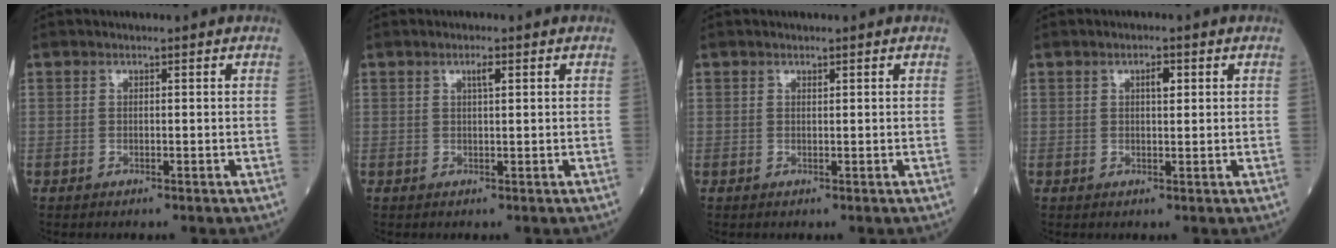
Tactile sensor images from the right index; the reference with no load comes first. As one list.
[{"total": 1.6, "force": [0.8, 0.2, 1.4], "torque": [-0.026, 0.000, 0.012]}, {"total": 0.0}, {"total": 1.9, "force": [0.7, 0.6, 1.7], "torque": [-0.026, 0.000, 0.010]}]